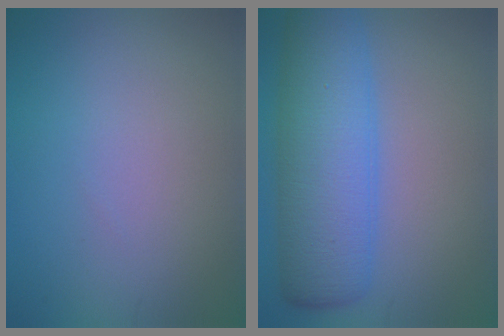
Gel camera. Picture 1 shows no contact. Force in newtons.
{"total": 9.1, "press": 9.1, "slide": 0.2}